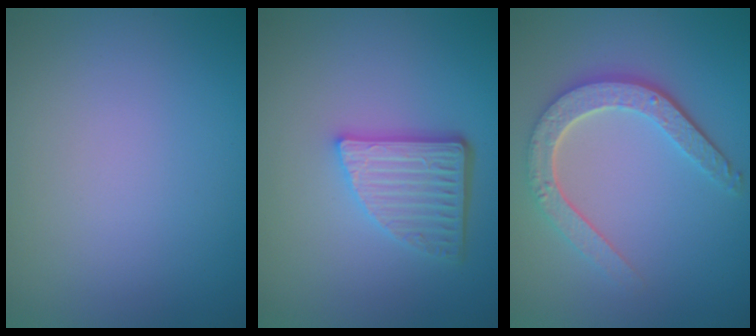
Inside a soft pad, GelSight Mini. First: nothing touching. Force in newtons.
{"total": 4.6, "press": 3.5, "slide": 3.0}
{"total": 4.7, "press": 3.6, "slide": 2.9}